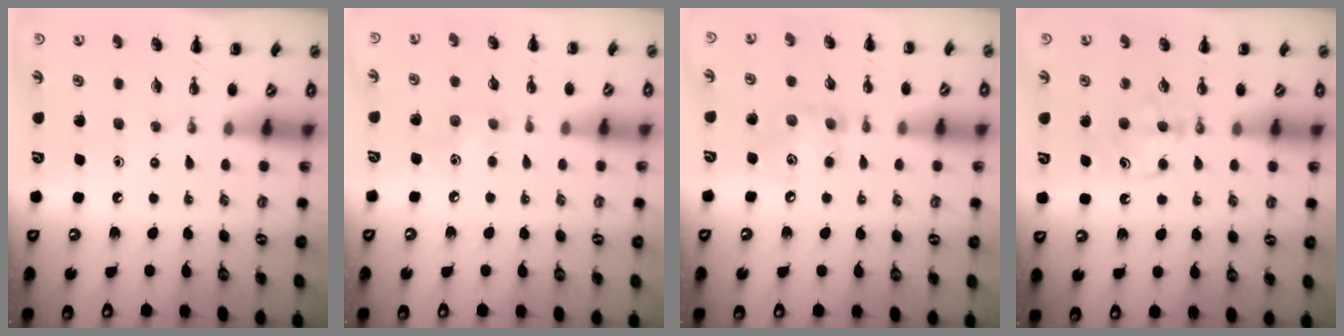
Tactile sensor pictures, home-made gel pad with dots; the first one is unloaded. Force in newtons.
{"total": 5.7, "press": 5.6, "slide": 1.5}
{"total": 6.7, "press": 6.7, "slide": 0.5}
{"total": 6.3, "press": 6.1, "slide": 1.6}